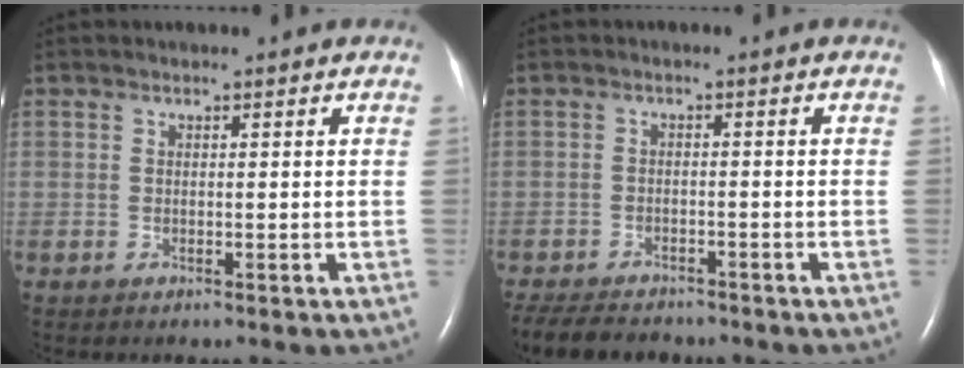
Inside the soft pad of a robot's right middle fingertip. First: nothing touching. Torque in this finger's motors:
{"motor_torque": [0.54, -0.54, 0.03, 0.01]}